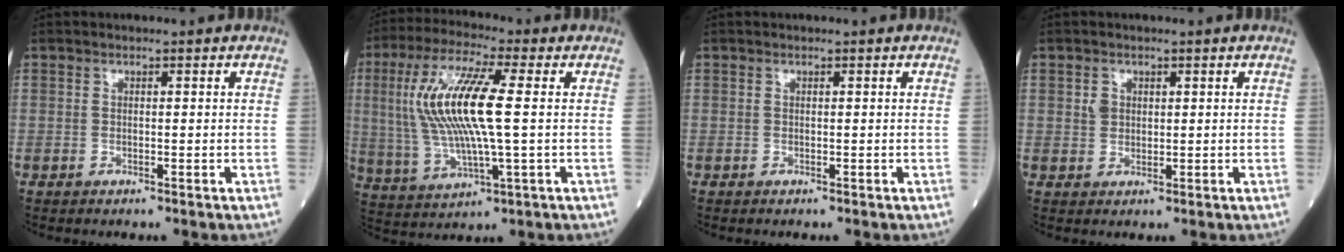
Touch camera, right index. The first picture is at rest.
{"total": 14.3, "force": [1.7, 1.9, 14.0], "torque": [-0.302, 0.011, 0.031]}
{"total": 0.0}
{"total": 1.8, "force": [0.5, 1.6, 0.7], "torque": [-0.012, 0.000, 0.010]}